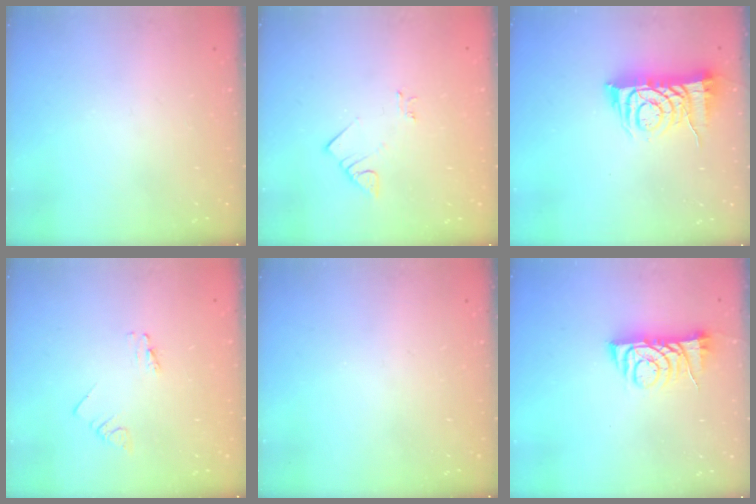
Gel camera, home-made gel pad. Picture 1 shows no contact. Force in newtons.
{"total": 2.8, "press": 2.8, "slide": 0.3}
{"total": 8.5, "press": 8.5, "slide": 0.9}
{"total": 0.8, "press": 0.8, "slide": 0.0}
{"total": 0.0}
{"total": 7.4, "press": 7.3, "slide": 1.0}